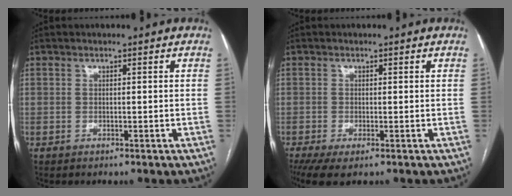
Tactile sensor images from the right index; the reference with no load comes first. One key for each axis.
{"total": 4.0, "fx": -2.1, "fy": 1.4, "fz": 3.1, "tx": -0.055, "ty": -0.011, "tz": -0.036}